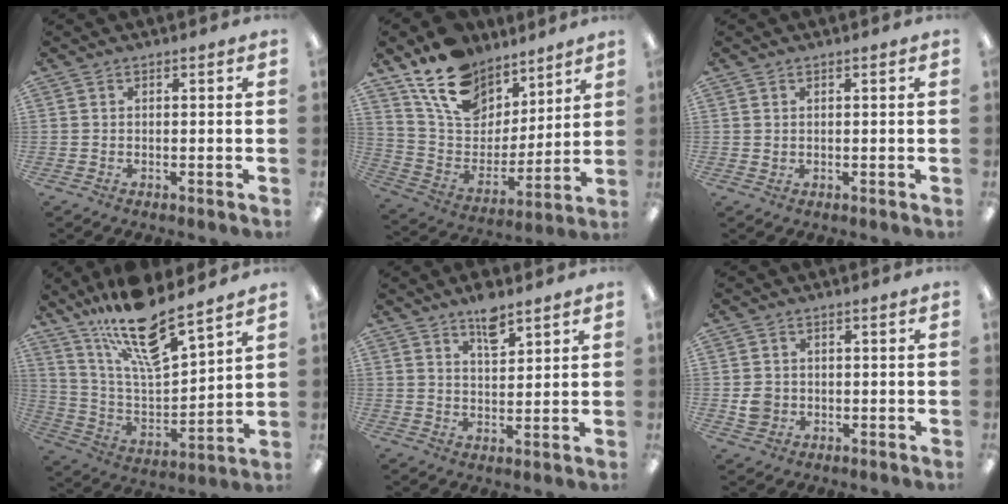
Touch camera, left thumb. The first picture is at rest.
{"total": 17.4, "force": [12.6, 10.3, 6.1], "torque": [-0.129, -0.077, 0.238]}
{"total": 0.7, "force": [0.6, 0.4, 0.1], "torque": [-0.003, 0.002, 0.011]}
{"total": 18.0, "force": [14.2, 4.3, 10.2], "torque": [-0.187, -0.096, 0.243]}
{"total": 6.7, "force": [5.0, 2.4, 3.7], "torque": [-0.052, -0.027, 0.085]}
{"total": 4.0, "force": [-0.2, 3.7, 1.5], "torque": [-0.011, 0.002, -0.004]}